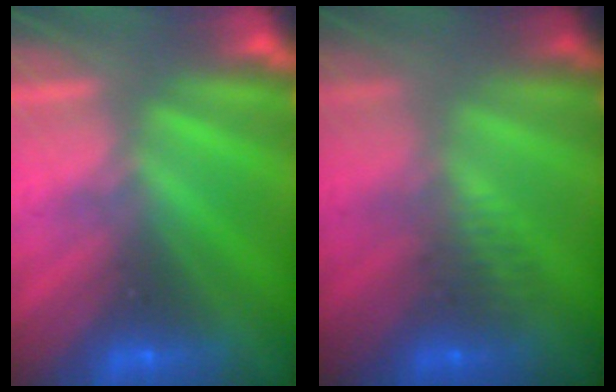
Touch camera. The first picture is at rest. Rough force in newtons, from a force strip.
{"total": 2.5}